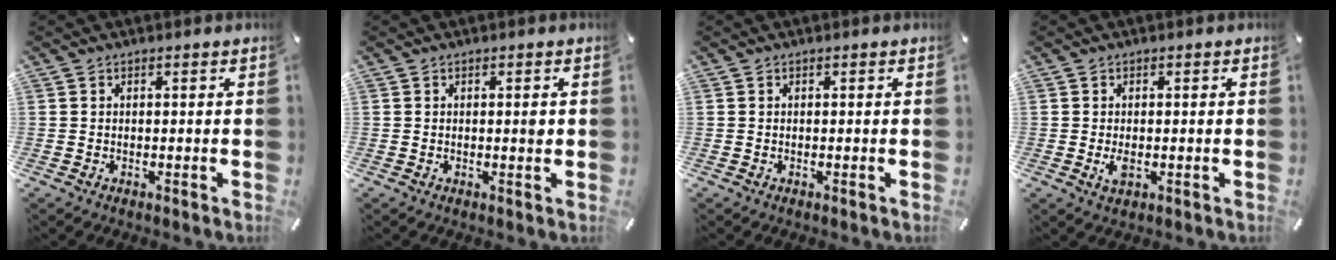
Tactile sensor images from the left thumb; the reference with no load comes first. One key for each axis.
{"total": 1.4, "fx": 0.2, "fy": 0.4, "fz": 1.3, "tx": -0.016, "ty": -0.001, "tz": -0.001}
{"total": 0.0}
{"total": 2.6, "fx": -0.5, "fy": 1.5, "fz": 2.1, "tx": -0.043, "ty": -0.007, "tz": -0.012}